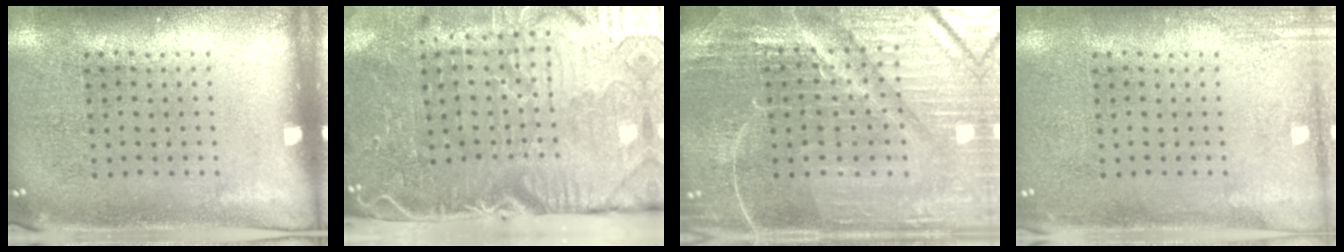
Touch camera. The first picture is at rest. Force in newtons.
{"total": 5.3, "press": 4.4, "slide": 3.1}
{"total": 4.9, "press": 4.7, "slide": 1.5}
{"total": 1.8, "press": 1.8, "slide": 0.2}